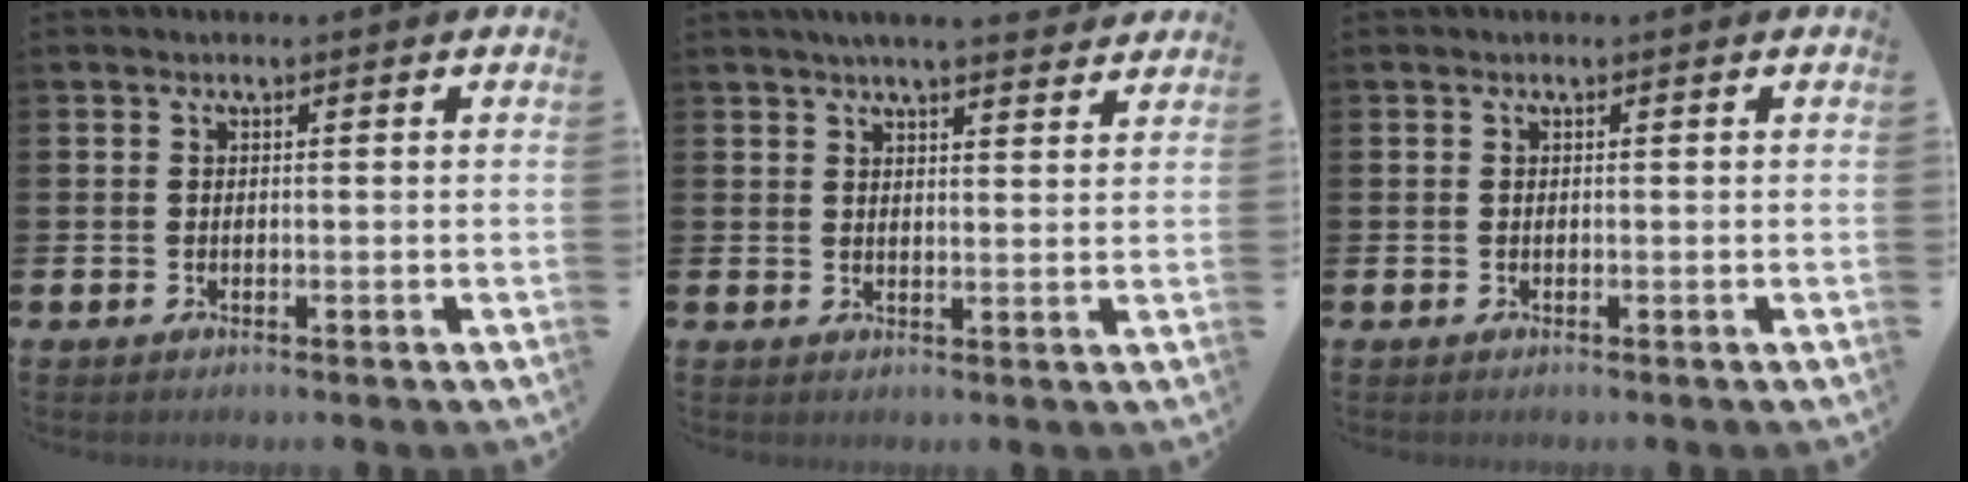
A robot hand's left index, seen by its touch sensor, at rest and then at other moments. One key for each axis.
{"total": 4.6, "fx": 4.4, "fy": 0.2, "fz": 1.4, "tx": -0.028, "ty": -0.018, "tz": 0.078}
{"total": 0.0}